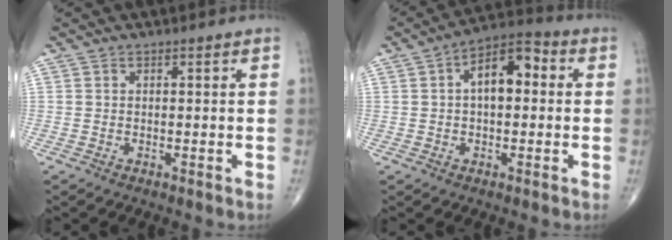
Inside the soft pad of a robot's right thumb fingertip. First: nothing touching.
{"total": 10.0, "force": [1.6, 5.2, 8.4], "torque": [-0.122, 0.029, 0.013]}